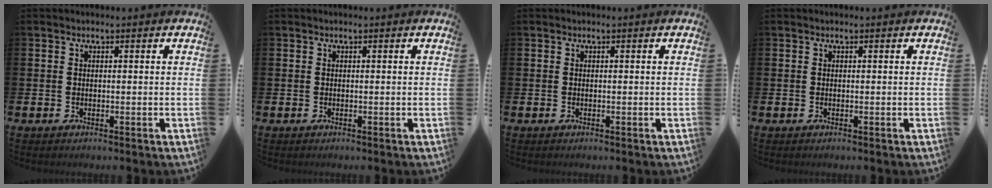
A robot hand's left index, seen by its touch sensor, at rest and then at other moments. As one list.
[{"total": 0.0}, {"total": 0.0}, {"total": 0.0}]